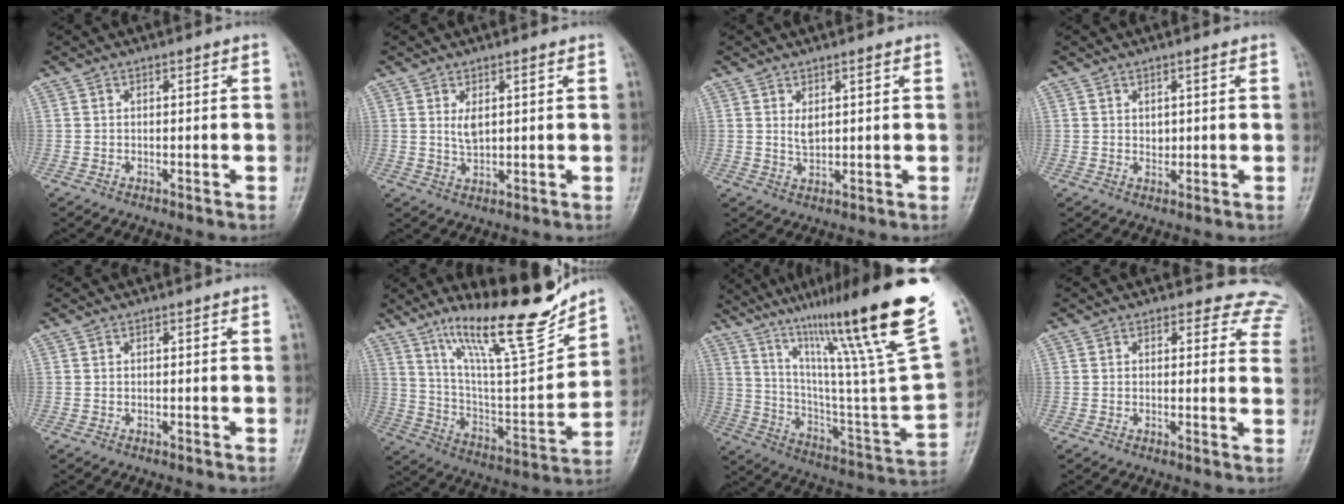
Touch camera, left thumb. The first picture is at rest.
{"total": 3.1, "force": [1.2, 1.5, 2.4], "torque": [-0.037, -0.015, 0.030]}
{"total": 2.7, "force": [1.2, 1.3, 2.0], "torque": [-0.029, -0.015, 0.029]}
{"total": 1.6, "force": [0.7, 1.1, 0.9], "torque": [-0.006, -0.006, 0.017]}
{"total": 0.0}
{"total": 21.2, "force": [16.0, 3.9, 13.3], "torque": [-0.179, -0.095, 0.278]}
{"total": 33.2, "force": [21.2, 3.7, 25.3], "torque": [-0.349, -0.091, 0.342]}
{"total": 8.6, "force": [7.6, 4.1, -0.1], "torque": [0.067, -0.034, 0.044]}